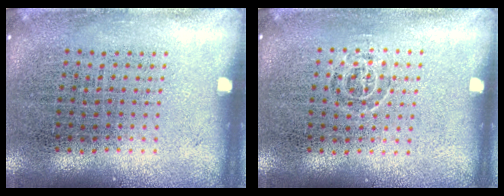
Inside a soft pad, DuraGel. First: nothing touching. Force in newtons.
{"total": 0.7, "press": 0.5, "slide": 0.6}